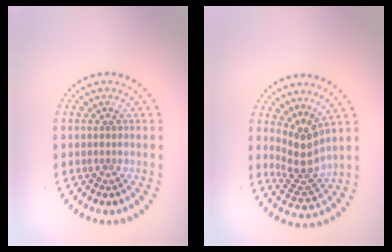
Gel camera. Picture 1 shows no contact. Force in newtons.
{"total": 3.4, "press": 2.6, "slide": 2.2}